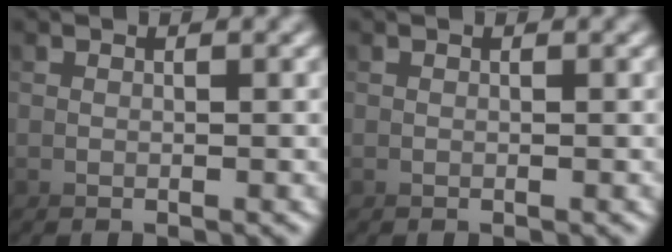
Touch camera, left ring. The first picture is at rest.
{"total": 0.0}